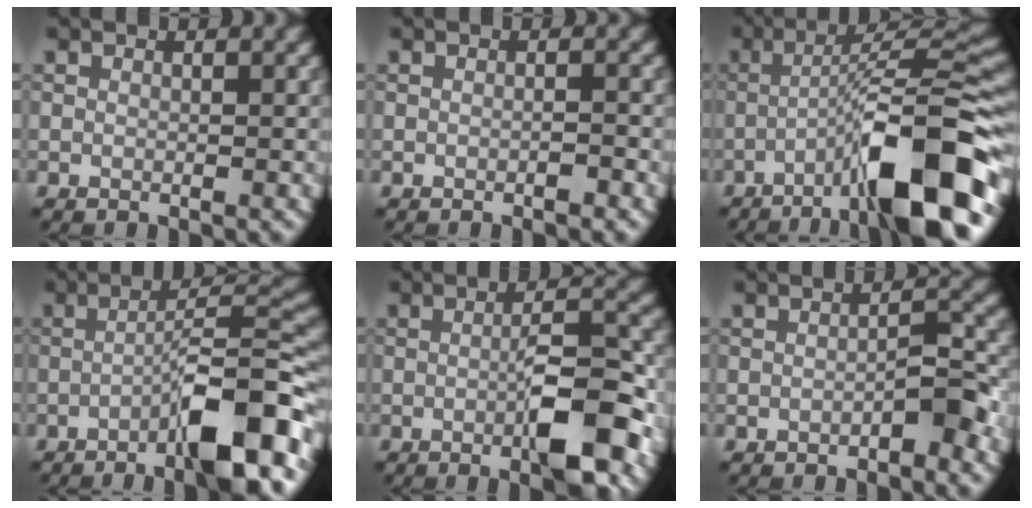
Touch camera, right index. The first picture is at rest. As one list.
[{"total": 0.9, "force": [-0.6, 0.1, 0.6], "torque": [-0.010, 0.004, -0.010]}, {"total": 11.7, "force": [-5.7, 2.0, 10.0], "torque": [-0.140, 0.025, -0.094]}, {"total": 9.5, "force": [-4.7, 1.7, 8.1], "torque": [-0.115, 0.021, -0.080]}, {"total": 7.2, "force": [-2.1, 1.7, 6.7], "torque": [-0.099, 0.007, -0.033]}, {"total": 2.4, "force": [-1.2, 0.6, 2.0], "torque": [-0.028, 0.011, -0.019]}]